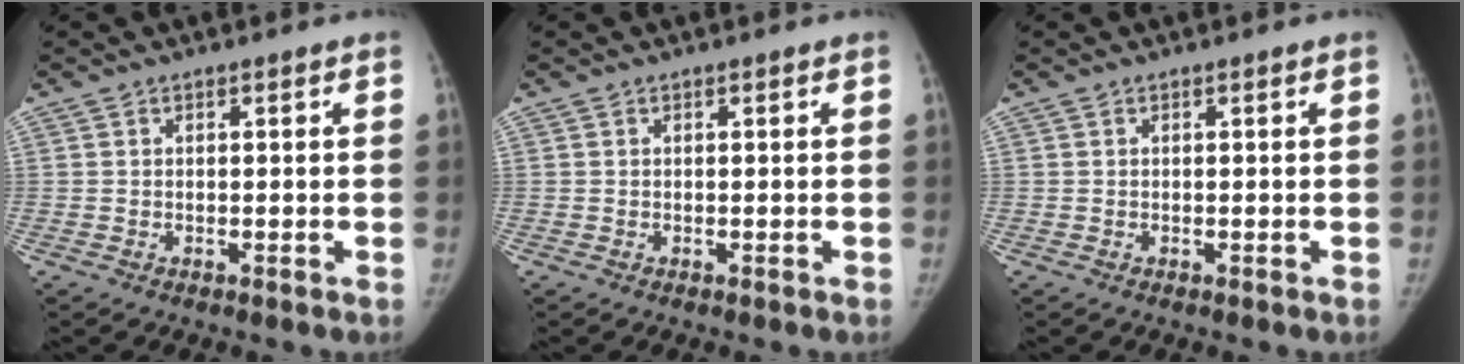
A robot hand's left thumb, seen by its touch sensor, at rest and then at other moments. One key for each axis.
{"total": 0.0}
{"total": 0.0}